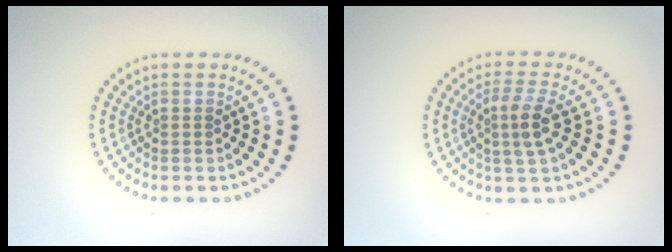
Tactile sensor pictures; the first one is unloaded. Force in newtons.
{"total": 2.9, "press": 2.6, "slide": 1.3}